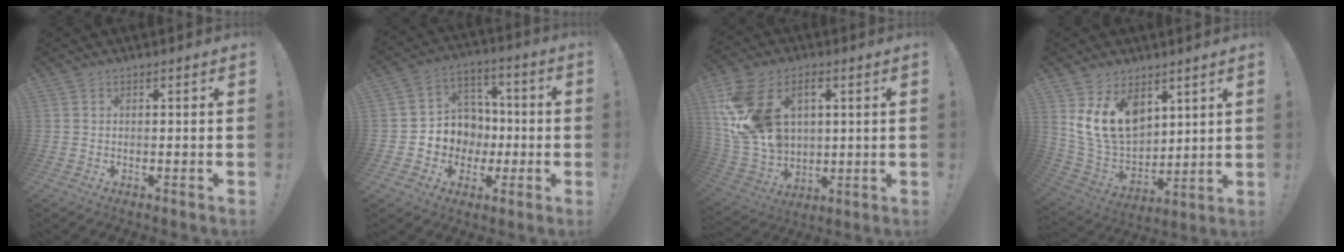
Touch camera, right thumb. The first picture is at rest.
{"total": 10.1, "force": [-1.9, 9.7, 2.2], "torque": [-0.024, 0.012, -0.023]}
{"total": 19.8, "force": [6.2, 13.7, 12.9], "torque": [-0.255, -0.033, 0.117]}
{"total": 16.7, "force": [7.6, 11.3, 9.7], "torque": [-0.179, -0.051, 0.146]}